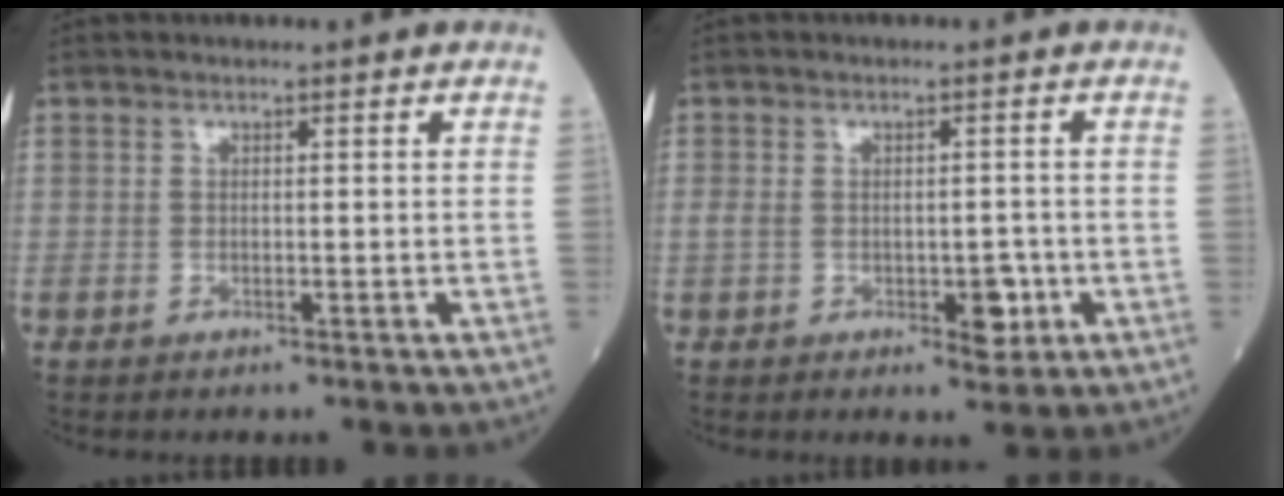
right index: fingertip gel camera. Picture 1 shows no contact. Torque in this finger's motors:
{"motor_torque": [0.72, -0.11, 0.34, 0.06]}